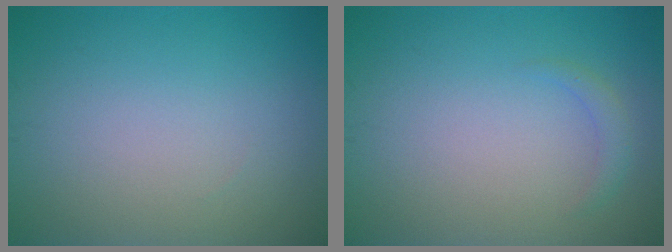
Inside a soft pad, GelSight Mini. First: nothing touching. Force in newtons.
{"total": 1.1, "press": 1.1, "slide": 0.0}